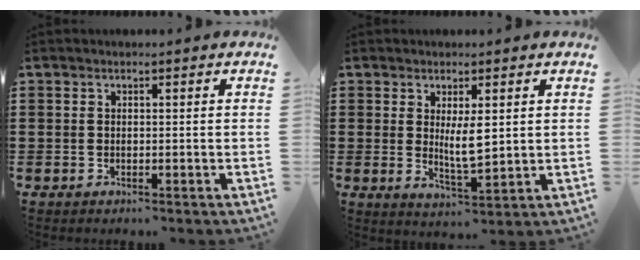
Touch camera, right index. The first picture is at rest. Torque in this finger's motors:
{"motor_torque": [0.38, 0.26, 0.39, 0.14]}